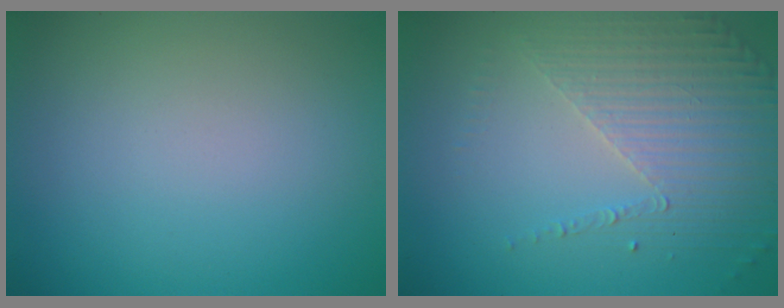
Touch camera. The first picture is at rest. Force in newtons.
{"total": 4.3, "press": 3.0, "slide": 3.0}